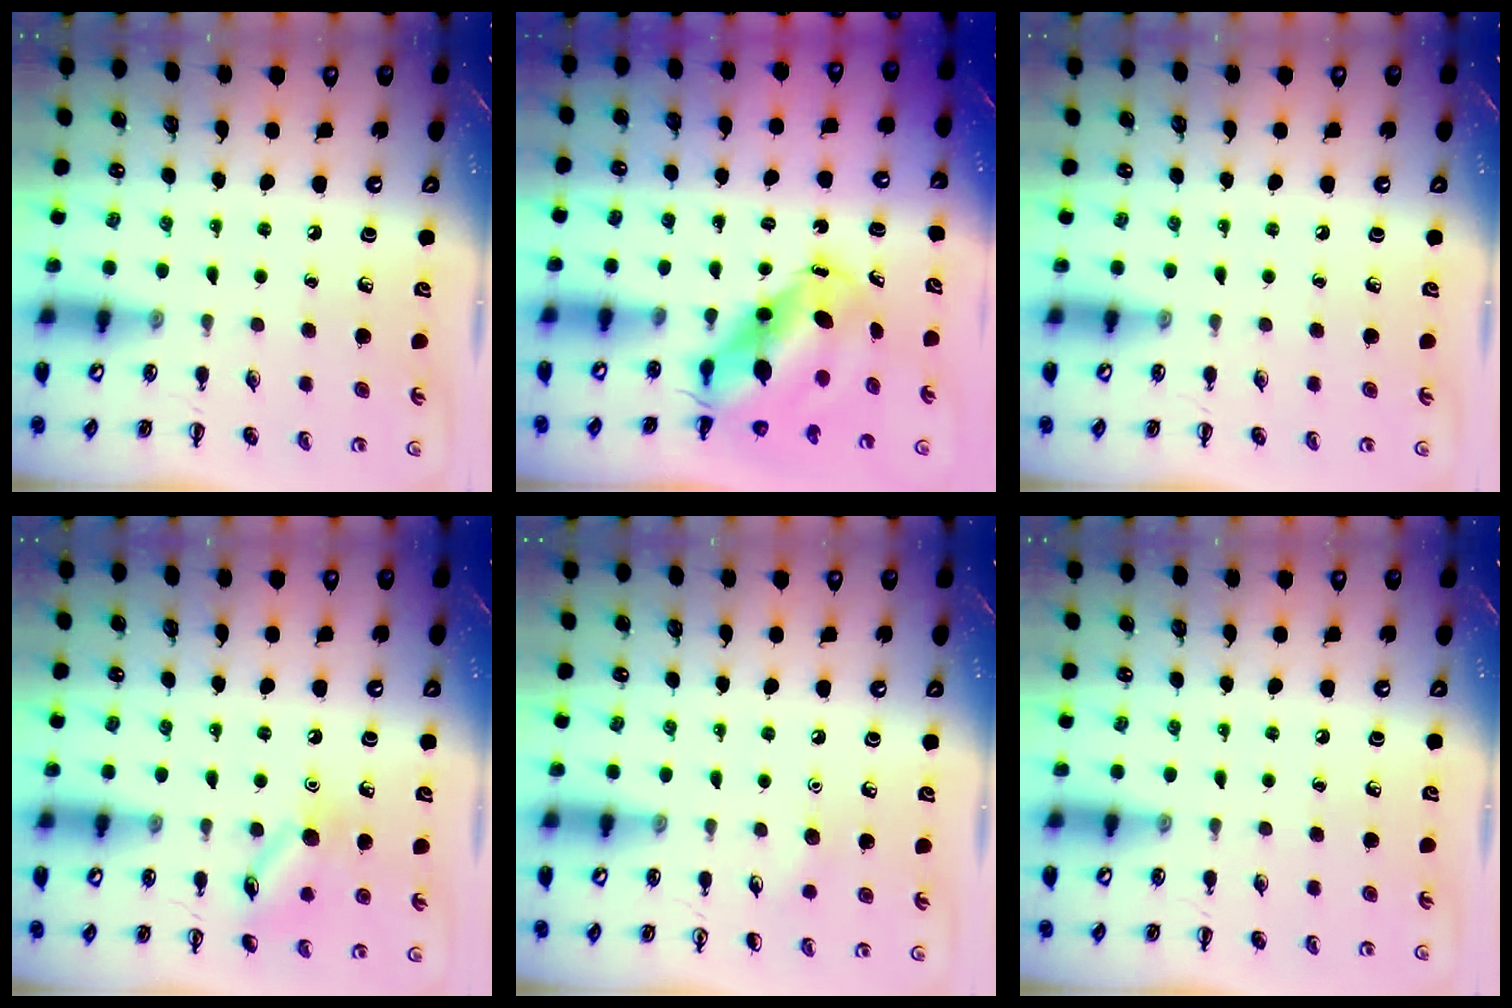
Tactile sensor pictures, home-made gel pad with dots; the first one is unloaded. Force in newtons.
{"total": 8.5, "press": 8.3, "slide": 2.0}
{"total": 0.0}
{"total": 10.6, "press": 10.6, "slide": 0.4}
{"total": 4.0, "press": 3.8, "slide": 1.2}
{"total": 0.0}